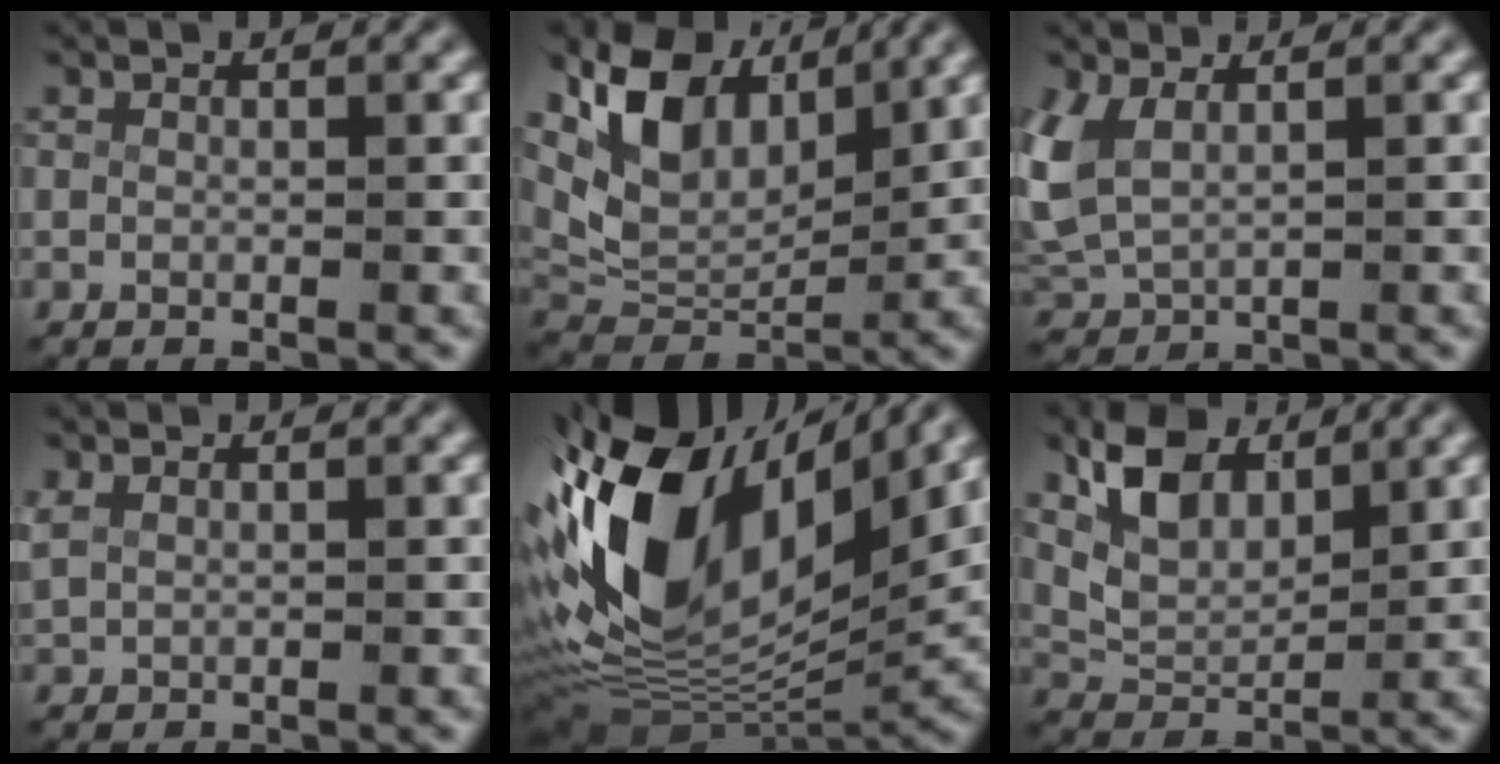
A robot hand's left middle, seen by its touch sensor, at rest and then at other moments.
{"total": 10.4, "force": [3.7, 7.3, 6.4], "torque": [-0.141, -0.012, 0.064]}
{"total": 4.2, "force": [0.9, 3.2, 2.5], "torque": [-0.092, -0.013, 0.032]}
{"total": 0.9, "force": [0.7, 0.5, 0.5], "torque": [-0.019, -0.002, 0.024]}
{"total": 19.3, "force": [3.2, 11.8, 14.9], "torque": [-0.312, -0.033, 0.067]}
{"total": 7.3, "force": [3.3, 5.0, 4.0], "torque": [-0.095, -0.008, 0.056]}